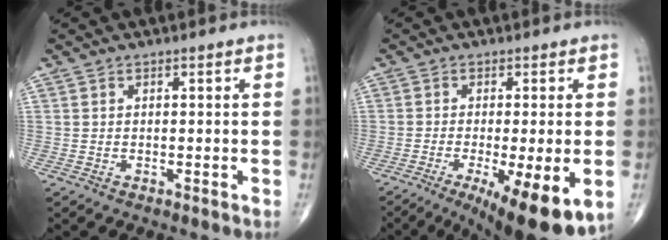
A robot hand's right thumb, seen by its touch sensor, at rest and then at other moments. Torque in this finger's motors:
{"motor_torque": [0.19, 0.76, 0.25, -0.29, 0.11]}